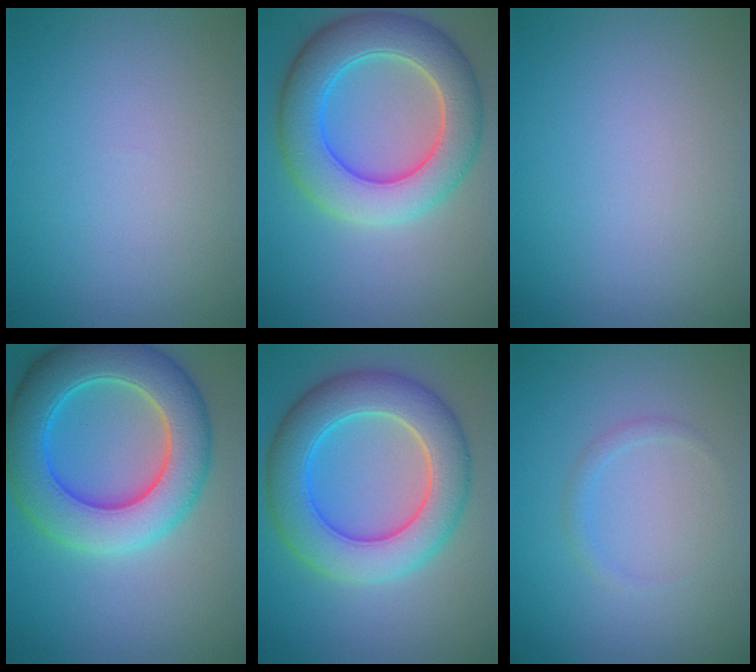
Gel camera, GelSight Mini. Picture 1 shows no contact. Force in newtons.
{"total": 8.4, "press": 8.4, "slide": 0.3}
{"total": 0.0}
{"total": 9.2, "press": 9.2, "slide": 0.2}
{"total": 8.4, "press": 8.4, "slide": 0.3}
{"total": 0.8, "press": 0.8, "slide": 0.0}